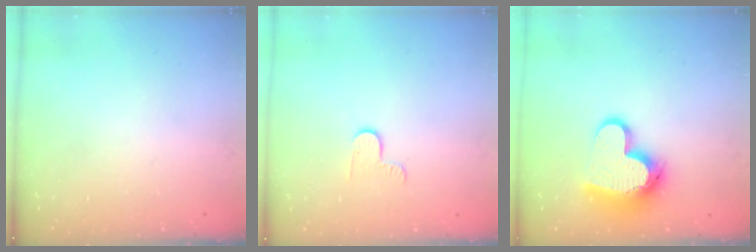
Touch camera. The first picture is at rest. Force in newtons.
{"total": 3.3, "press": 3.3, "slide": 0.4}
{"total": 14.9, "press": 14.8, "slide": 1.4}